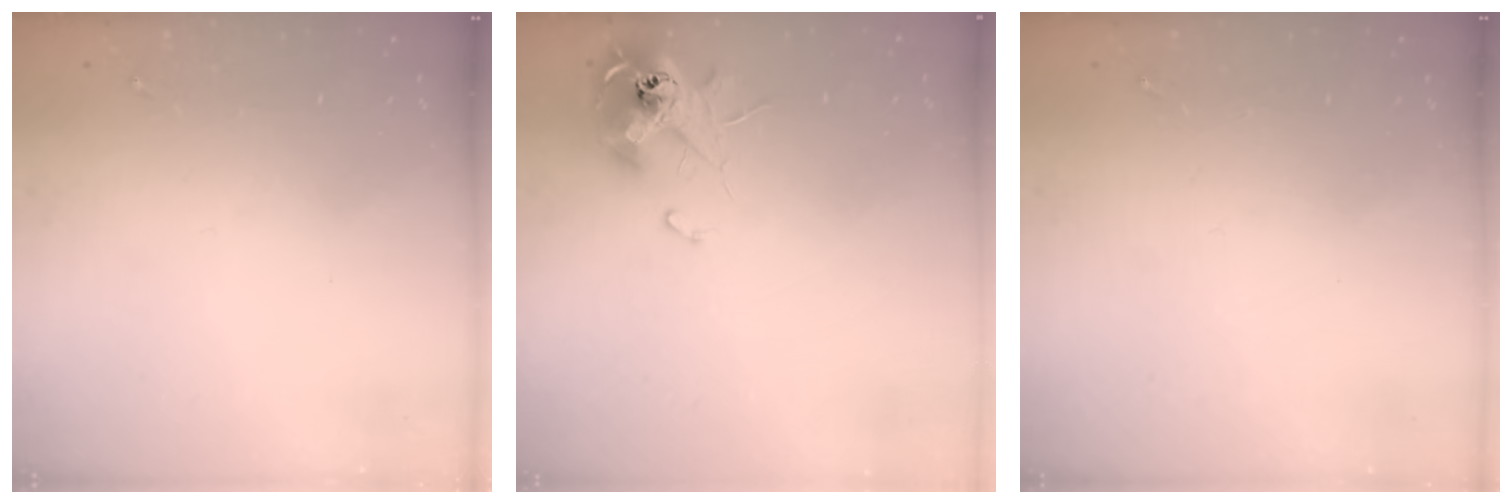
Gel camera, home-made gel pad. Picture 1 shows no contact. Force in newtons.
{"total": 12.8, "press": 12.8, "slide": 1.5}
{"total": 0.0}